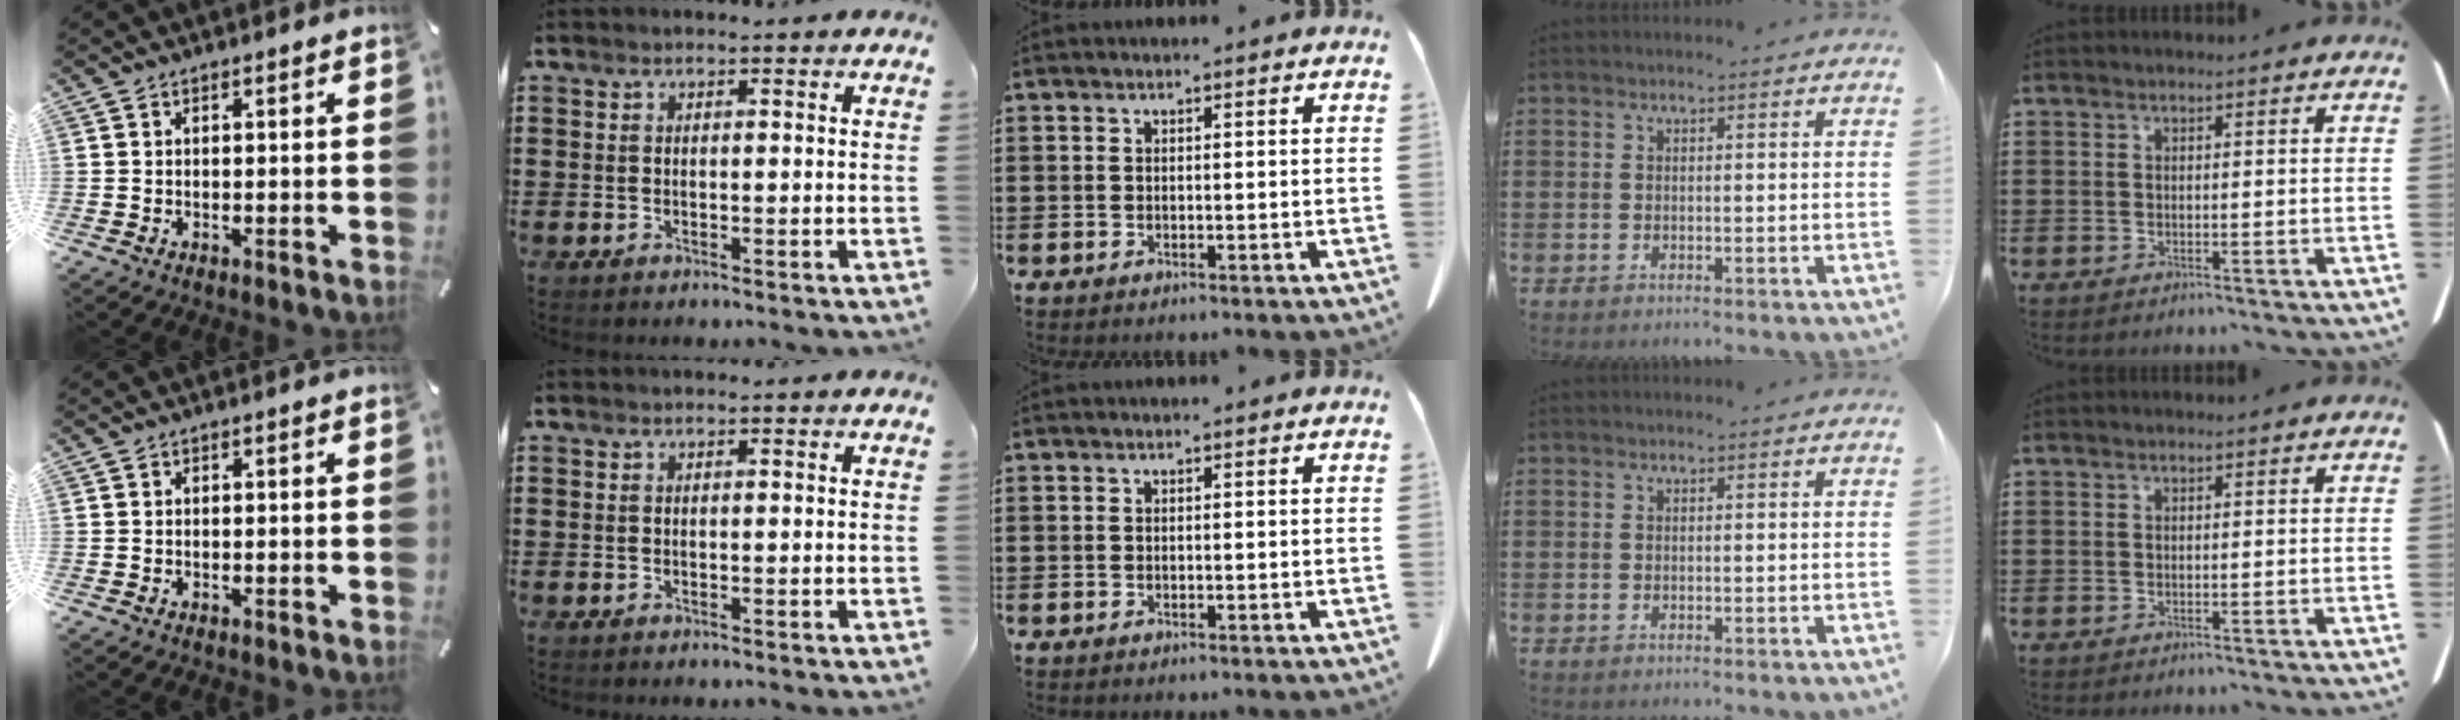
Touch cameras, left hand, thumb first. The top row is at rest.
{}